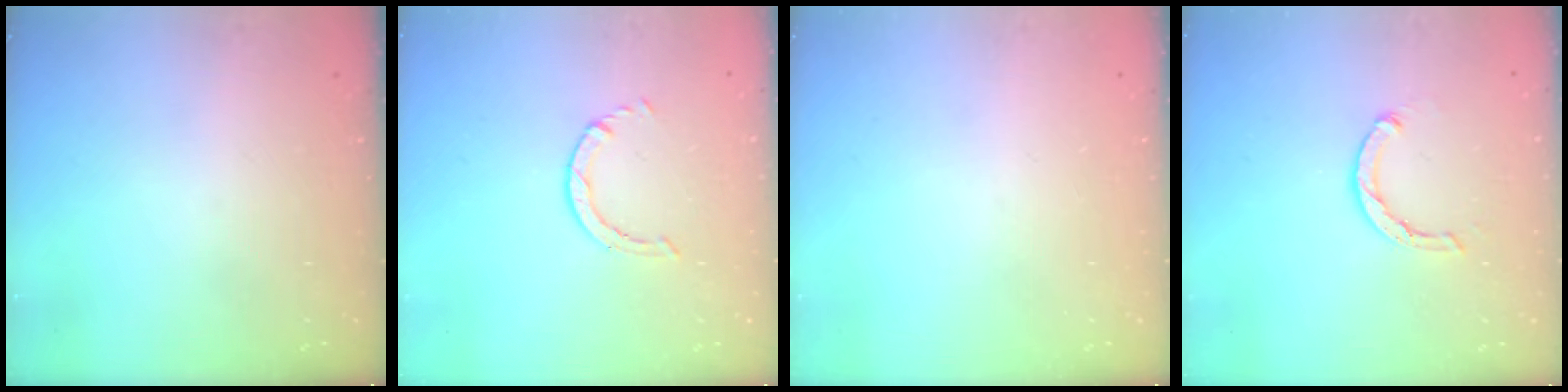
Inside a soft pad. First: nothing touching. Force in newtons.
{"total": 0.8, "press": 0.7, "slide": 0.1}
{"total": 0.0}
{"total": 3.7, "press": 3.6, "slide": 0.6}